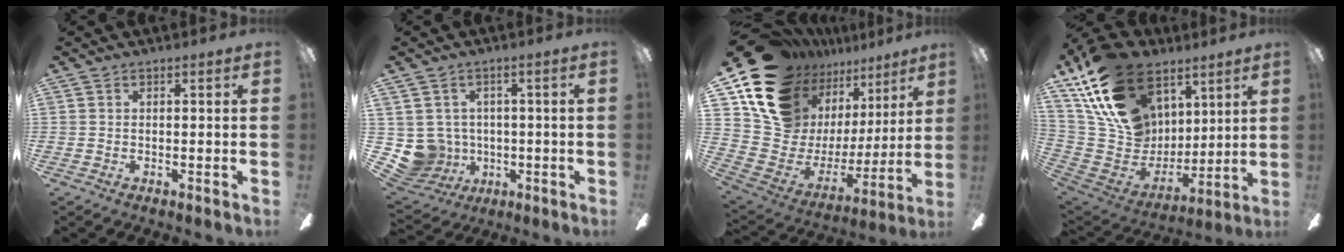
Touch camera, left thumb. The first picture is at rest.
{"total": 7.4, "force": [0.2, 7.3, 0.7], "torque": [-0.059, -0.011, 0.012]}
{"total": 17.8, "force": [13.6, 10.1, 5.5], "torque": [-0.120, -0.111, 0.270]}
{"total": 25.0, "force": [13.4, 17.1, 12.4], "torque": [-0.250, -0.060, 0.264]}